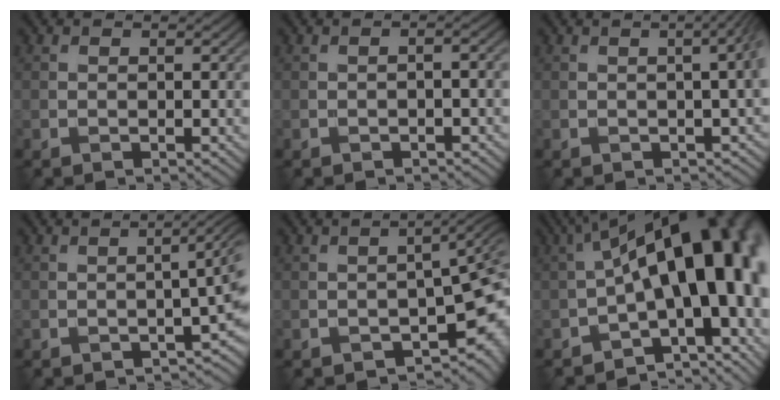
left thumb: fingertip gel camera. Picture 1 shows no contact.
{"total": 1.5, "force": [-0.6, 0.6, 1.3], "torque": [-0.008, 0.007, -0.014]}
{"total": 4.1, "force": [0.1, 1.4, 3.9], "torque": [-0.023, 0.011, 0.004]}
{"total": 4.9, "force": [-1.1, 1.0, 4.6], "torque": [-0.050, 0.004, -0.013]}
{"total": 6.9, "force": [-3.7, 2.0, 5.4], "torque": [-0.068, -0.013, -0.042]}
{"total": 18.9, "force": [-1.3, 9.1, 16.5], "torque": [-0.195, 0.006, -0.004]}